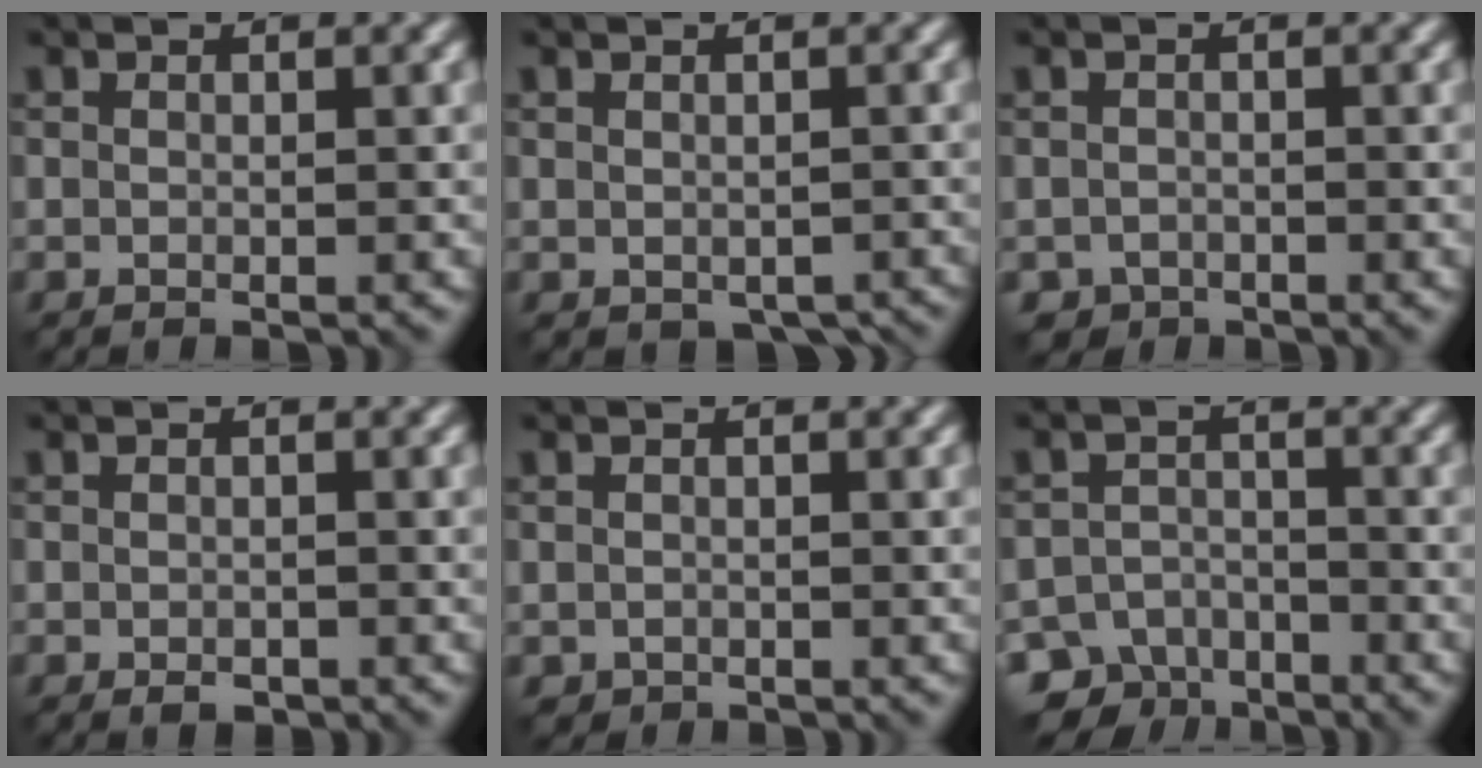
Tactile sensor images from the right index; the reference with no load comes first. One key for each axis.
{"total": 2.5, "fx": -1.2, "fy": 1.6, "fz": 1.5, "tx": -0.016, "ty": -0.013, "tz": -0.008}
{"total": 1.5, "fx": -1.2, "fy": 0.9, "fz": 0.1, "tx": 0.007, "ty": -0.005, "tz": -0.022}
{"total": 1.0, "fx": -0.5, "fy": 0.6, "fz": 0.6, "tx": -0.007, "ty": -0.004, "tz": -0.007}
{"total": 0.5, "fx": -0.3, "fy": 0.4, "fz": 0.0, "tx": 0.003, "ty": -0.007, "tz": -0.006}
{"total": 6.9, "fx": -5.4, "fy": 3.9, "fz": 1.7, "tx": -0.007, "ty": -0.005, "tz": -0.087}